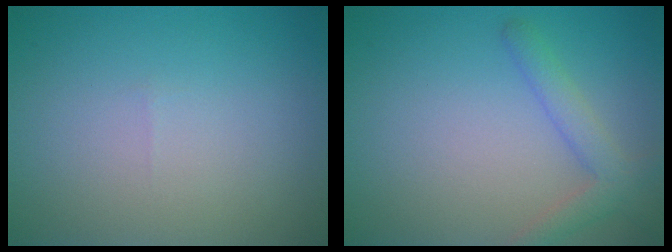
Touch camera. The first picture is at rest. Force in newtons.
{"total": 2.6, "press": 2.6, "slide": 0.2}